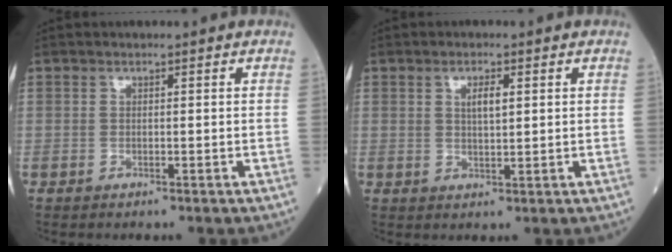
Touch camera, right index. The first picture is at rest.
{"total": 2.6, "force": [0.9, 0.7, 2.3], "torque": [-0.040, -0.001, 0.016]}